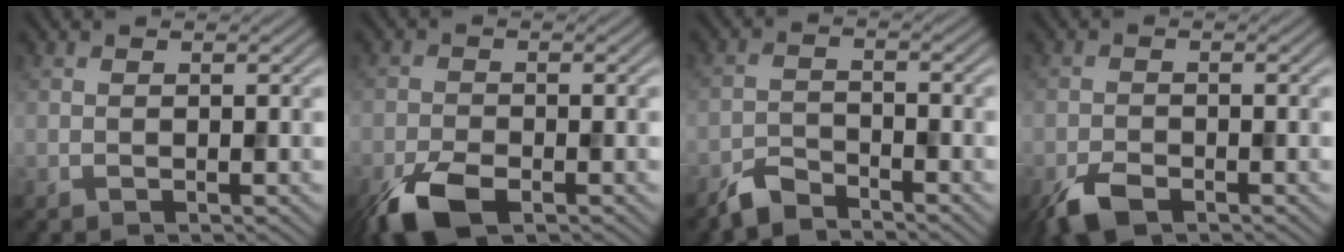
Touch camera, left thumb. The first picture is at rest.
{"total": 6.0, "force": [-3.7, 2.6, 3.9], "torque": [-0.081, -0.013, -0.076]}
{"total": 3.5, "force": [-3.2, 0.9, 1.0], "torque": [-0.020, -0.002, -0.074]}
{"total": 3.9, "force": [-2.7, 1.7, 2.3], "torque": [-0.048, -0.008, -0.056]}